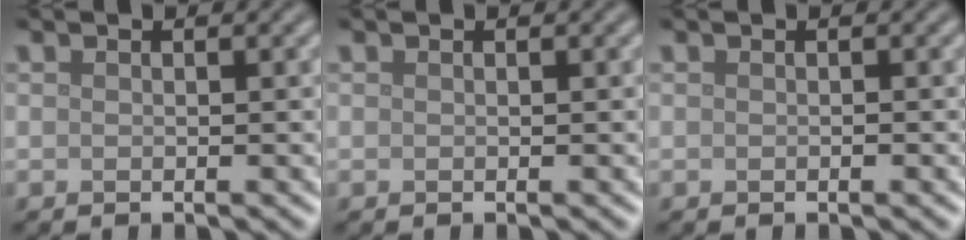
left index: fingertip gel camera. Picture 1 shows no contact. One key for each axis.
{"total": 0.0}
{"total": 0.0}